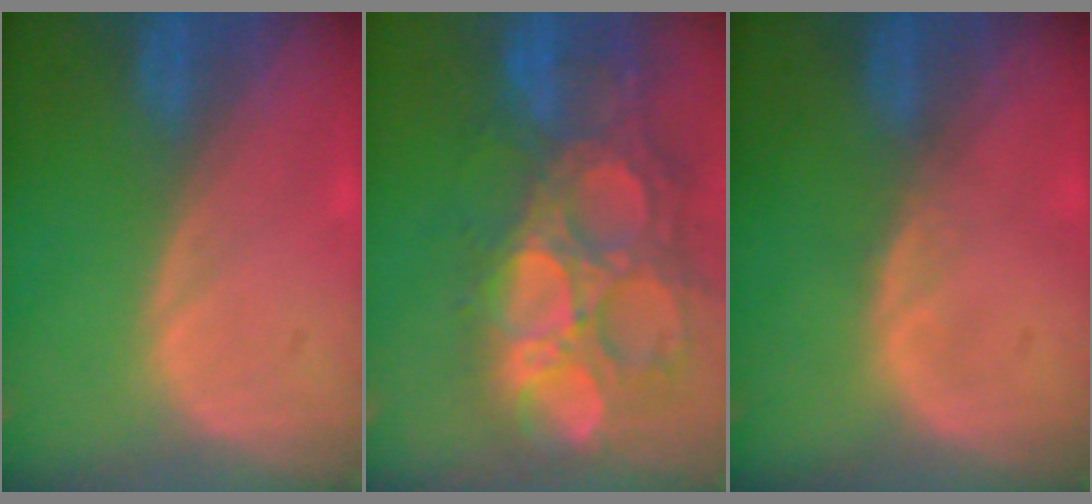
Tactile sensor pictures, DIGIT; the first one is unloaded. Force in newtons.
{"total": 15.2, "press": 12.6, "slide": 8.5}
{"total": 0.9, "press": 0.9, "slide": 0.2}